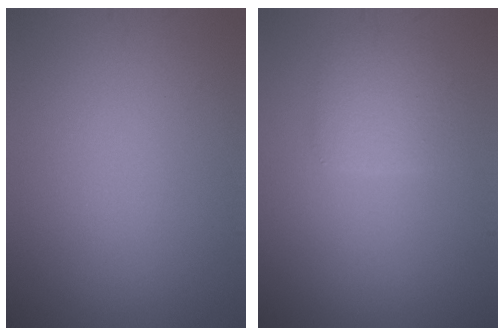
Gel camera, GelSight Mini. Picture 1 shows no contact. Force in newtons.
{"total": 2.5, "press": 2.5, "slide": 0.2}